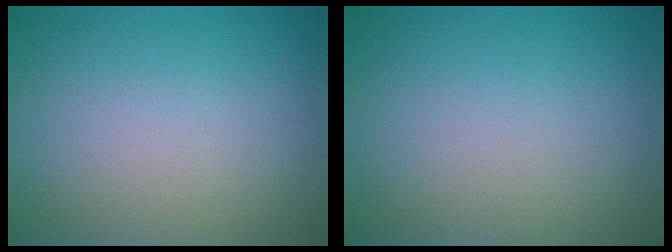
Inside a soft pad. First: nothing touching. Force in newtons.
{"total": 0.0}